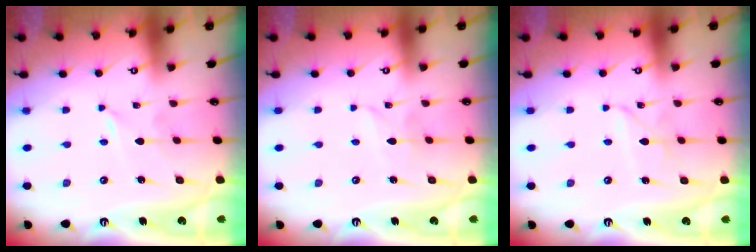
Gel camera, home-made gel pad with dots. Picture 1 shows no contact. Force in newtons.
{"total": 2.2, "press": 2.2, "slide": 0.2}
{"total": 2.7, "press": 2.7, "slide": 0.2}